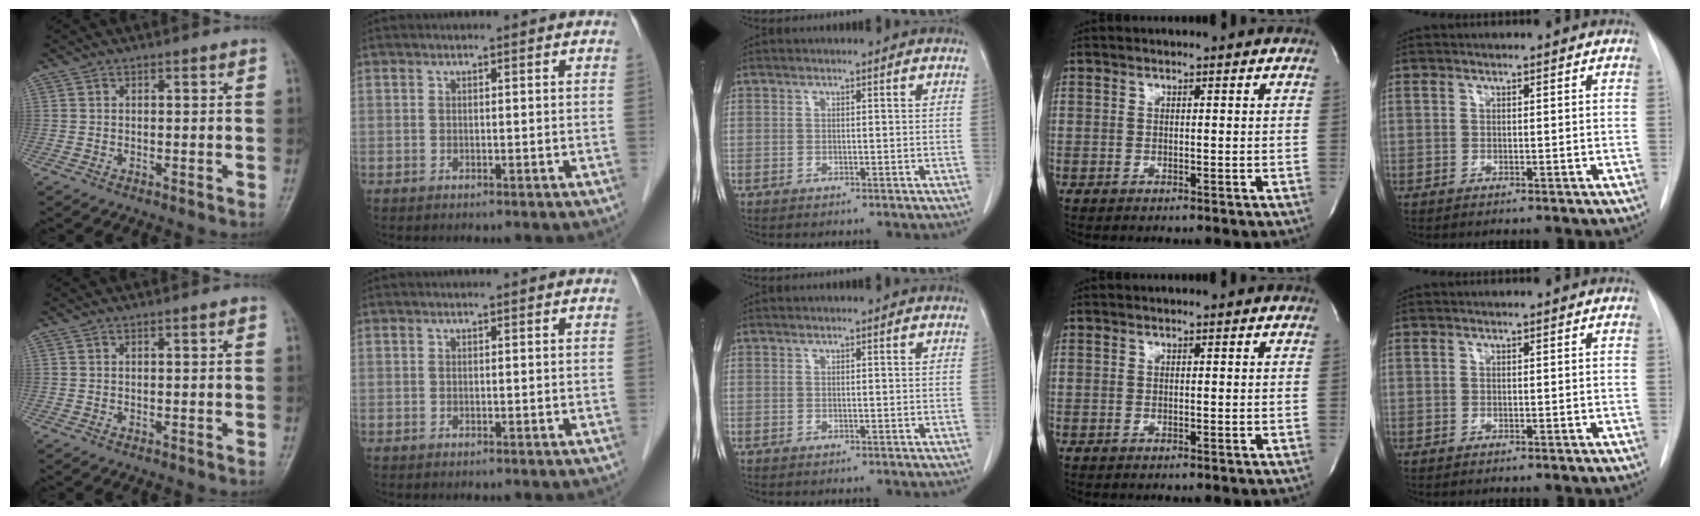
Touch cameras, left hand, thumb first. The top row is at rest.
{}